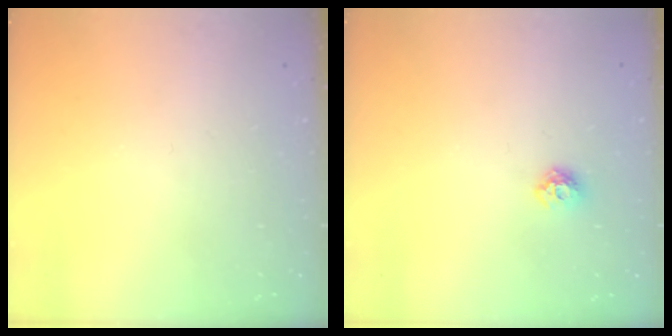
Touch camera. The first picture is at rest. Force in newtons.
{"total": 6.8, "press": 6.7, "slide": 1.0}